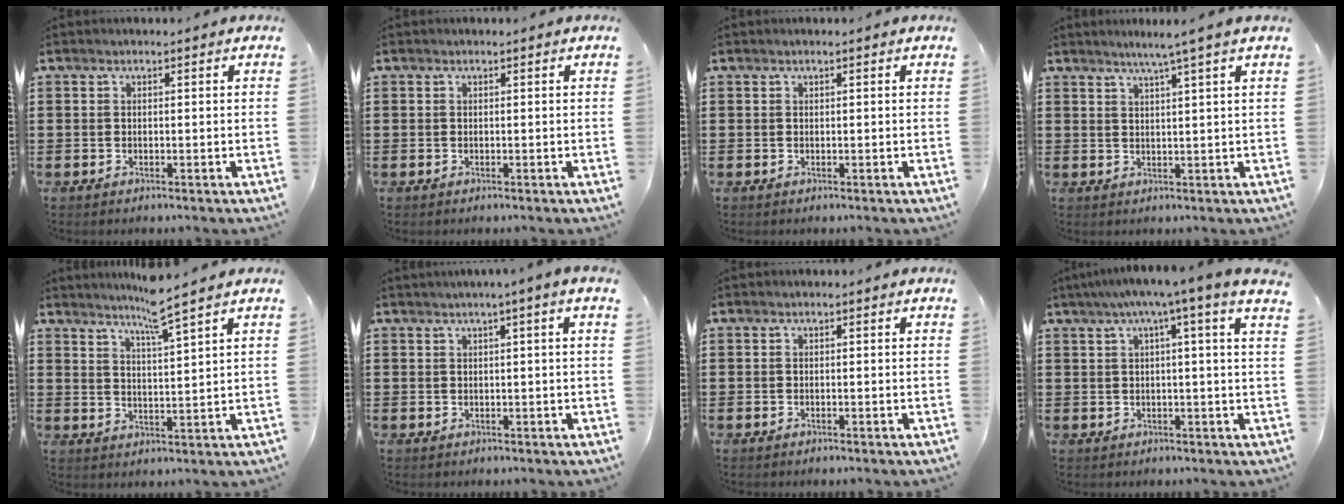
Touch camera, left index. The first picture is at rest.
{"total": 0.0}
{"total": 0.0}
{"total": 3.3, "force": [2.4, -1.0, 2.1], "torque": [-0.043, -0.006, 0.038]}
{"total": 5.5, "force": [4.6, -0.9, 3.0], "torque": [-0.072, -0.016, 0.077]}
{"total": 1.0, "force": [0.3, -0.2, 0.9], "torque": [-0.017, -0.002, 0.004]}
{"total": 0.0}
{"total": 4.1, "force": [2.0, -0.5, 3.6], "torque": [-0.075, -0.003, 0.028]}